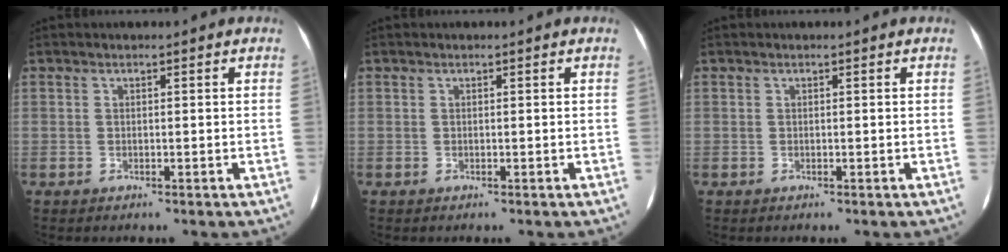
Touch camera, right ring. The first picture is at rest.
{"total": 0.0}
{"total": 0.0}